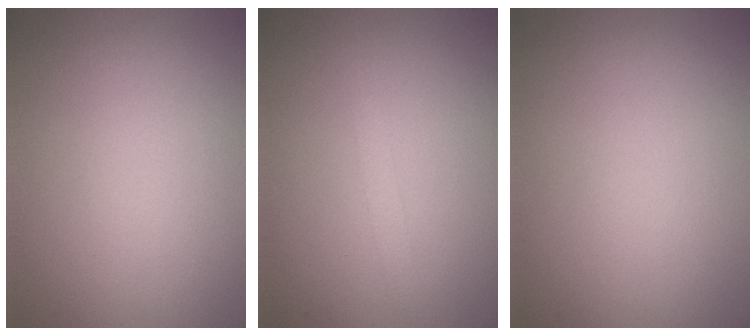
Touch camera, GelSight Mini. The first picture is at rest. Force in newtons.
{"total": 0.8, "press": 0.8, "slide": 0.1}
{"total": 0.0}